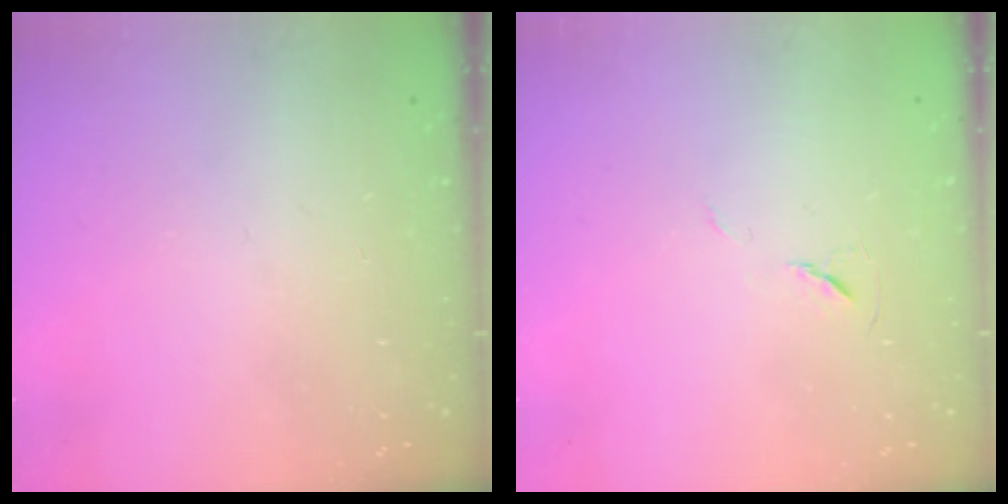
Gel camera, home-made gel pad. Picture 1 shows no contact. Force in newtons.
{"total": 6.0, "press": 5.5, "slide": 2.3}